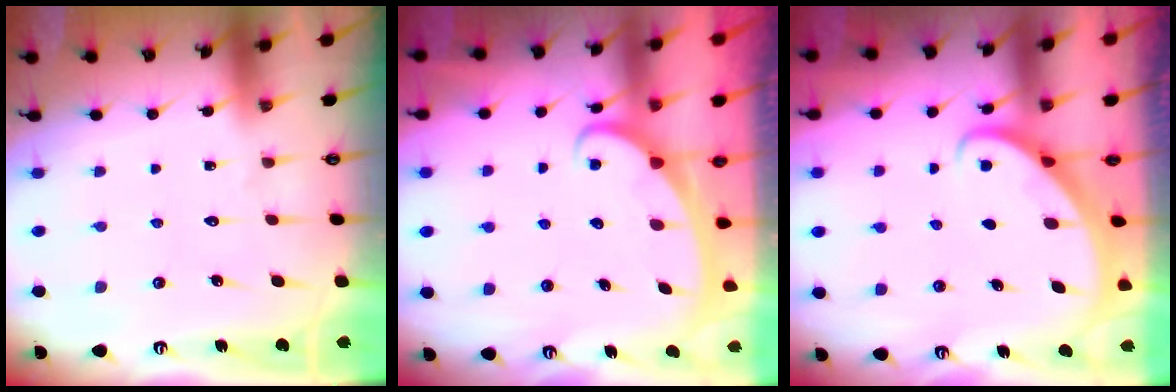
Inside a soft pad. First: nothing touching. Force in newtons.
{"total": 2.4, "press": 2.4, "slide": 0.4}
{"total": 2.7, "press": 2.7, "slide": 0.2}